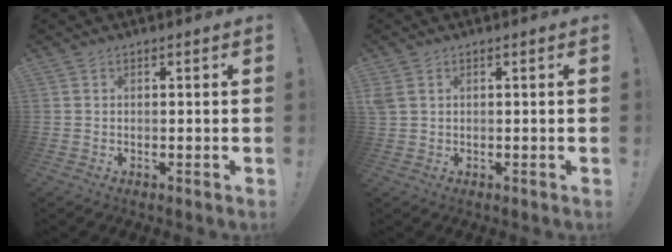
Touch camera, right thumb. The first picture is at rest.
{"total": 2.0, "force": [0.8, 0.7, 1.7], "torque": [-0.034, 0.001, 0.016]}